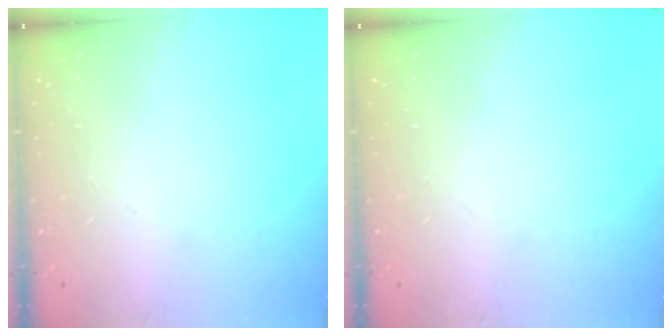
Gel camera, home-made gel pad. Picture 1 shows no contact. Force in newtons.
{"total": 0.0}